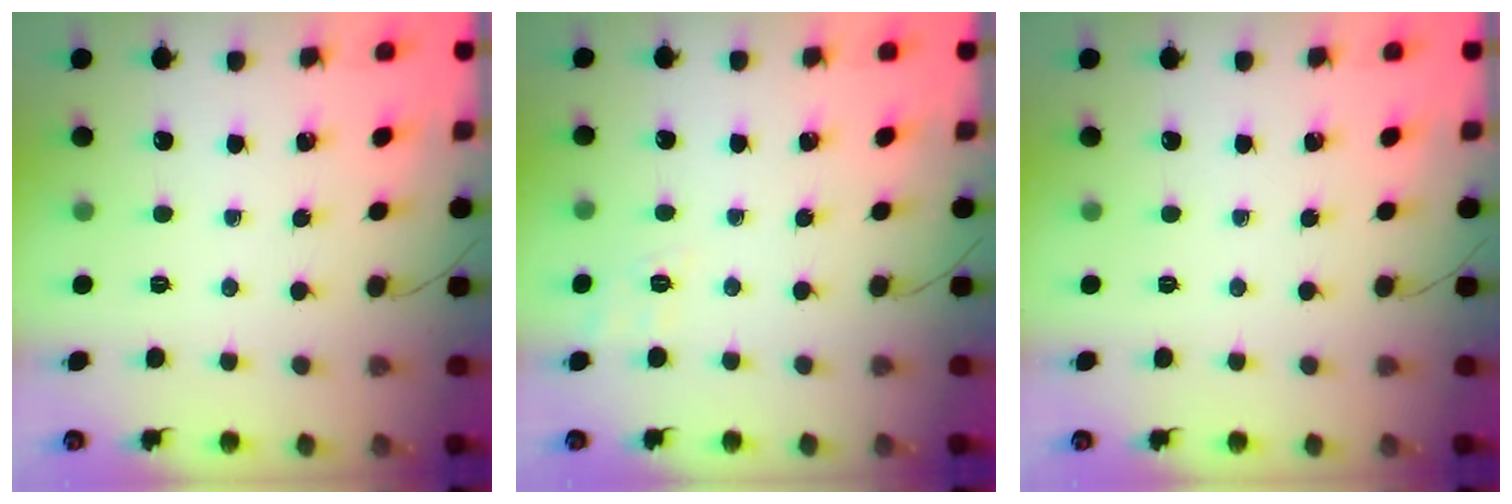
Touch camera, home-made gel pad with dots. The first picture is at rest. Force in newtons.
{"total": 2.8, "press": 2.1, "slide": 1.9}
{"total": 0.0}